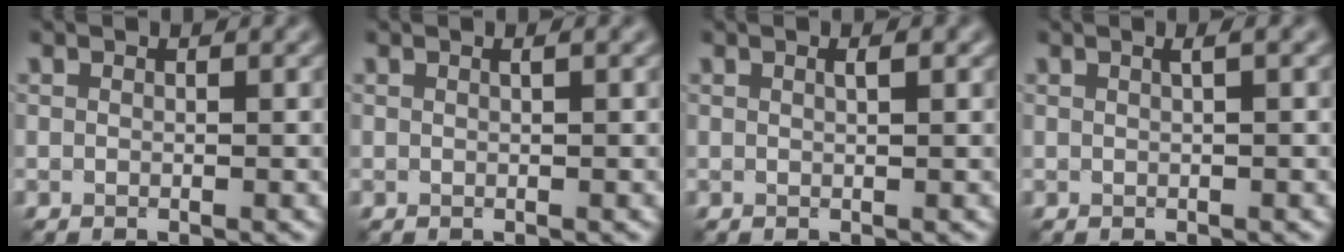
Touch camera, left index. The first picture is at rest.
{"total": 0.6, "force": [0.3, 0.1, 0.5], "torque": [-0.004, 0.004, 0.002]}
{"total": 0.9, "force": [0.4, 0.2, 0.7], "torque": [-0.009, 0.003, 0.003]}
{"total": 1.3, "force": [0.5, 0.4, 1.2], "torque": [-0.012, 0.007, 0.001]}